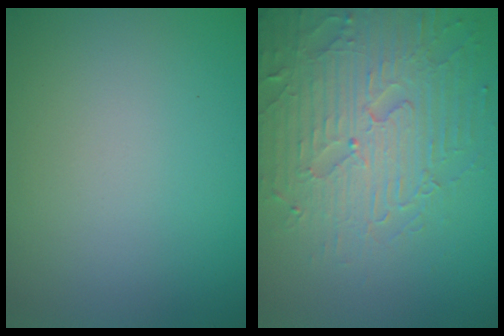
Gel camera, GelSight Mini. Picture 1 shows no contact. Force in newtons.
{"total": 6.2, "press": 5.2, "slide": 3.4}